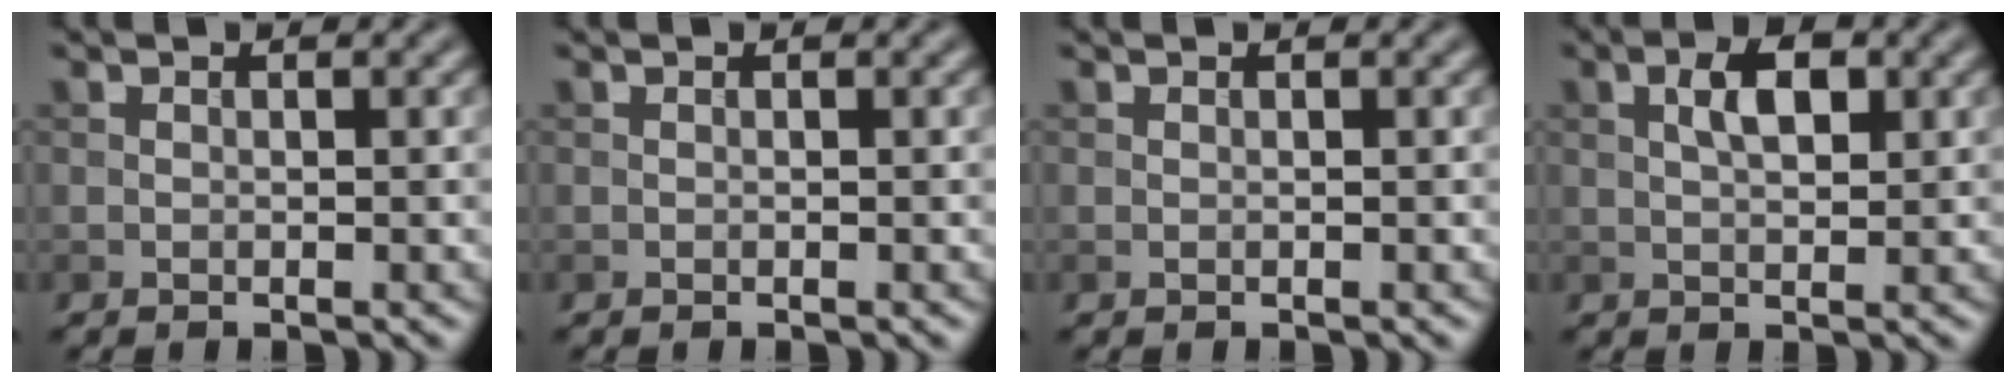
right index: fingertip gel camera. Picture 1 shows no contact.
{"total": 0.0}
{"total": 0.0}
{"total": 3.1, "force": [0.8, 1.5, 2.6], "torque": [-0.048, 0.005, 0.013]}